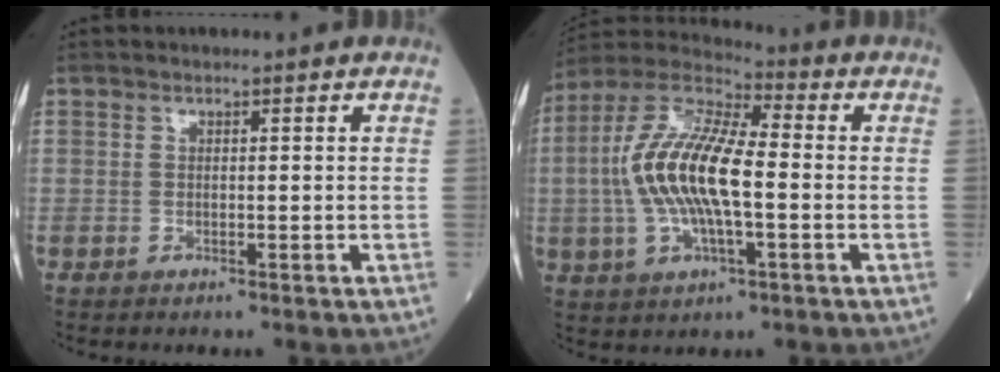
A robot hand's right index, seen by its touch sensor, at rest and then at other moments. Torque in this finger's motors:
{"motor_torque": [1.56, -0.02, 1.05, 0.21]}